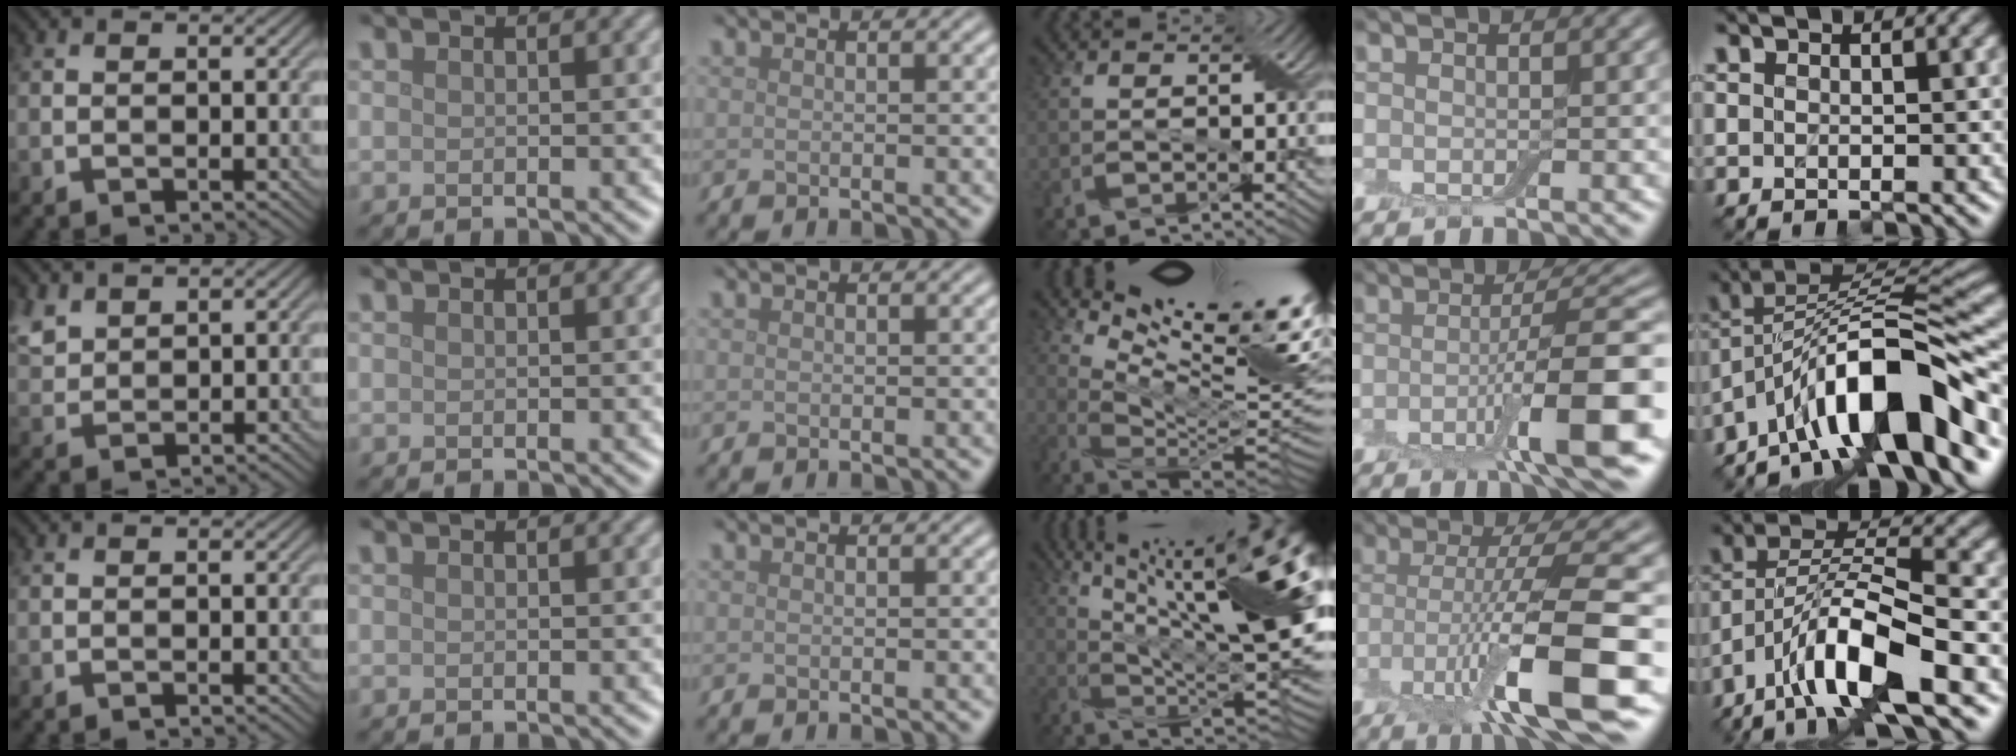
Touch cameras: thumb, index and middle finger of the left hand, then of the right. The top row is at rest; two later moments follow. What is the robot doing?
{"motion": "wrap", "object": "cling film"}